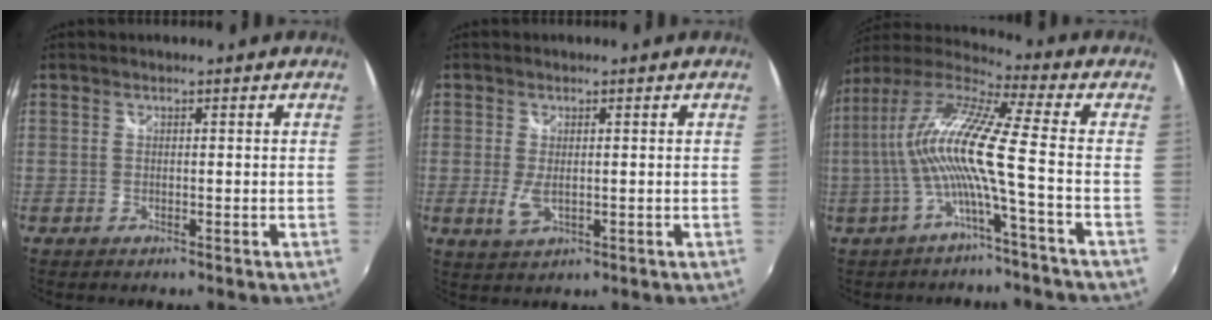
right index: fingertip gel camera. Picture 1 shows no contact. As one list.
[{"total": 3.3, "force": [-0.3, 1.6, 2.9], "torque": [-0.058, -0.009, -0.001]}, {"total": 12.5, "force": [-2.4, -1.1, 12.2], "torque": [-0.219, -0.003, -0.047]}]